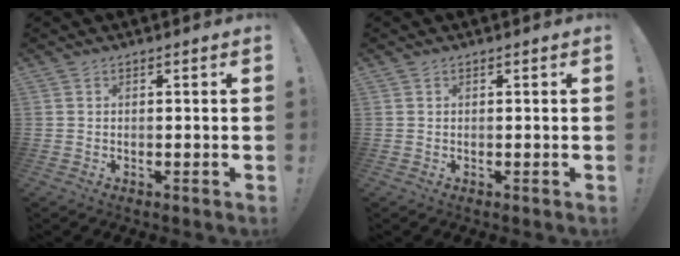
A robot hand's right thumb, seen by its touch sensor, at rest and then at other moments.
{"total": 0.0}